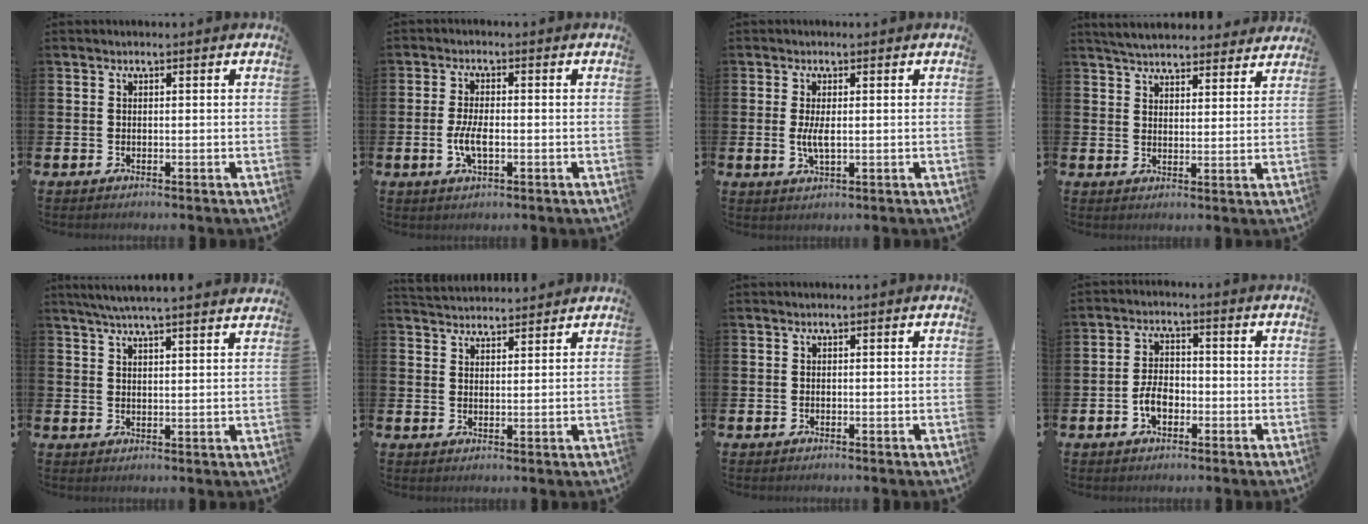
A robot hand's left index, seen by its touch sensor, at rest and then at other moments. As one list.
[{"total": 3.9, "force": [-0.8, 1.6, 3.5], "torque": [-0.062, -0.001, -0.018]}, {"total": 3.0, "force": [0.2, 1.1, 2.8], "torque": [-0.040, -0.003, -0.001]}, {"total": 5.0, "force": [4.9, 1.0, 0.5], "torque": [-0.022, -0.028, 0.086]}, {"total": 5.1, "force": [4.9, -0.6, 1.5], "torque": [-0.044, -0.018, 0.088]}, {"total": 3.5, "force": [3.5, 0.5, -0.1], "torque": [-0.002, -0.020, 0.063]}, {"total": 0.0}, {"total": 4.0, "force": [-1.5, 2.4, 2.8], "torque": [-0.044, 0.004, -0.030]}]